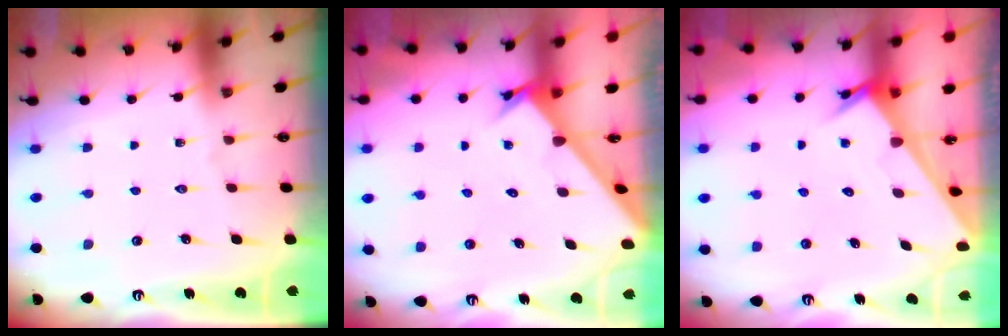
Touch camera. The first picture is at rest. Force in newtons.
{"total": 2.2, "press": 2.2, "slide": 0.1}
{"total": 2.3, "press": 2.3, "slide": 0.1}